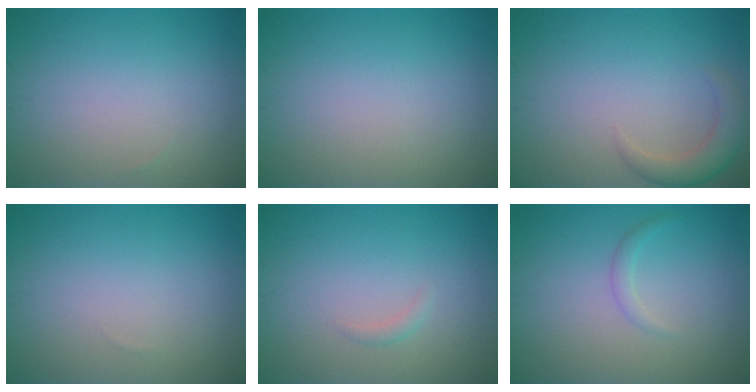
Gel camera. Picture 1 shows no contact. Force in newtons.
{"total": 0.0}
{"total": 2.9, "press": 2.9, "slide": 0.3}
{"total": 0.0}
{"total": 0.7, "press": 0.7, "slide": 0.0}
{"total": 1.0, "press": 1.0, "slide": 0.1}